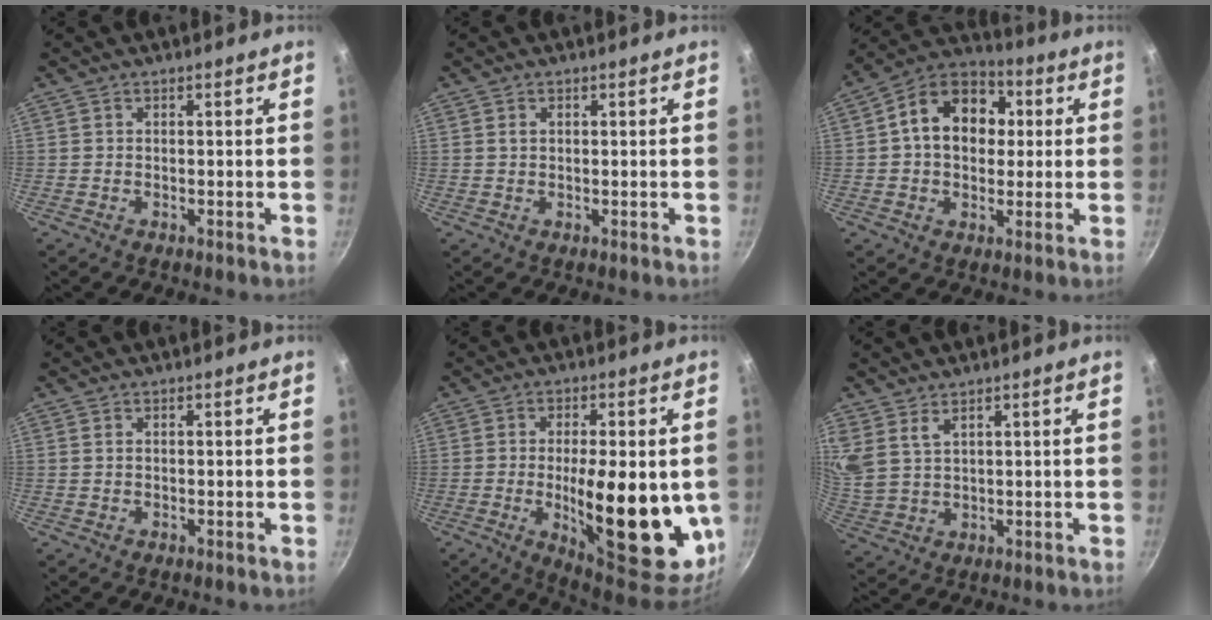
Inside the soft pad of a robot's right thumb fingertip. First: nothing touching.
{"total": 1.2, "force": [0.4, 0.7, 0.8], "torque": [-0.013, 0.003, 0.008]}
{"total": 15.2, "force": [2.4, 11.2, 10.0], "torque": [-0.127, 0.026, 0.019]}
{"total": 0.7, "force": [0.3, 0.4, 0.5], "torque": [-0.009, 0.001, 0.005]}
{"total": 22.0, "force": [-2.6, 8.2, 20.3], "torque": [-0.272, -0.017, -0.026]}
{"total": 5.0, "force": [3.3, 2.5, 2.9], "torque": [-0.052, -0.018, 0.077]}